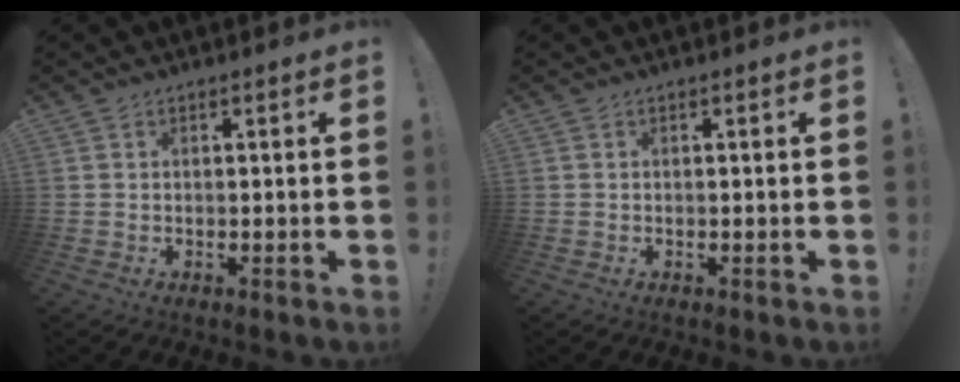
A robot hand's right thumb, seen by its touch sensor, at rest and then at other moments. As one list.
[{"total": 0.0}]